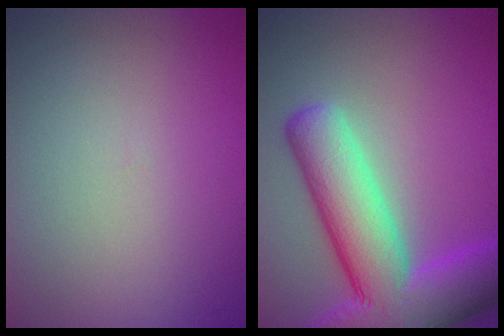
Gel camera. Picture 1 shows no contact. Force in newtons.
{"total": 12.0, "press": 12.0, "slide": 0.8}